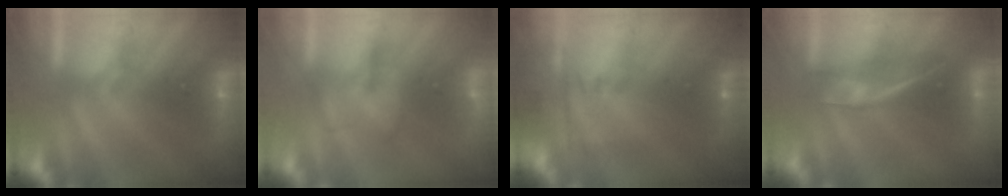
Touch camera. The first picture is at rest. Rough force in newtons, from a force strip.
{"total": 2.1}
{"total": 7.7}
{"total": 2.3}